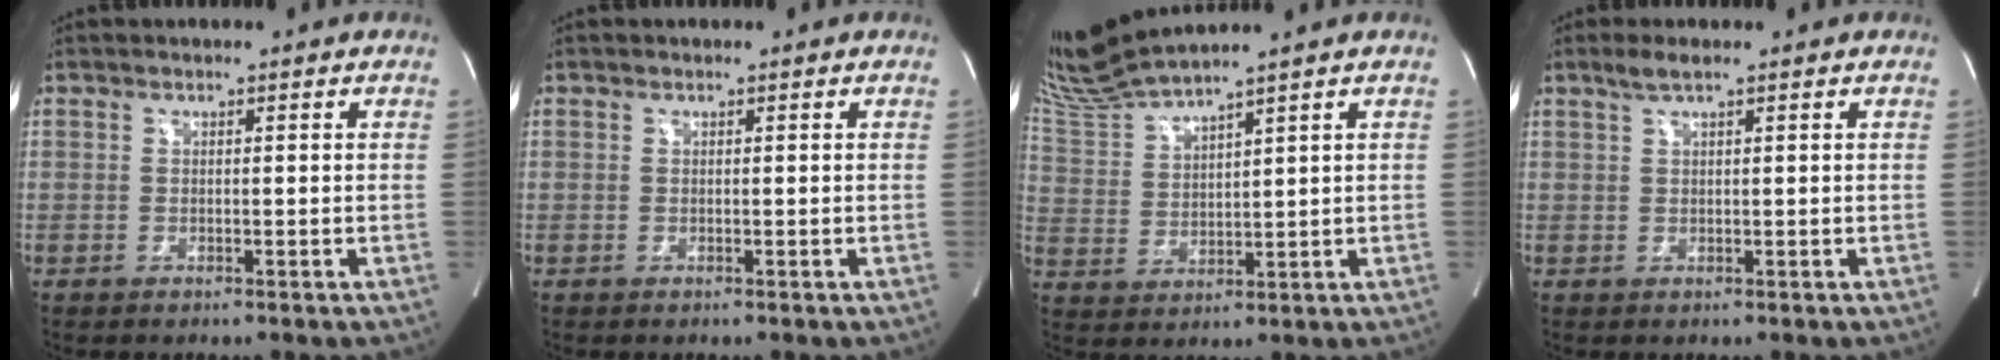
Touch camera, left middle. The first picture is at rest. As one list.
[{"total": 0.0}, {"total": 7.9, "force": [7.5, -1.7, 2.0], "torque": [-0.065, 0.002, 0.164]}, {"total": 2.1, "force": [1.5, 0.2, 1.5], "torque": [-0.038, 0.008, 0.032]}]